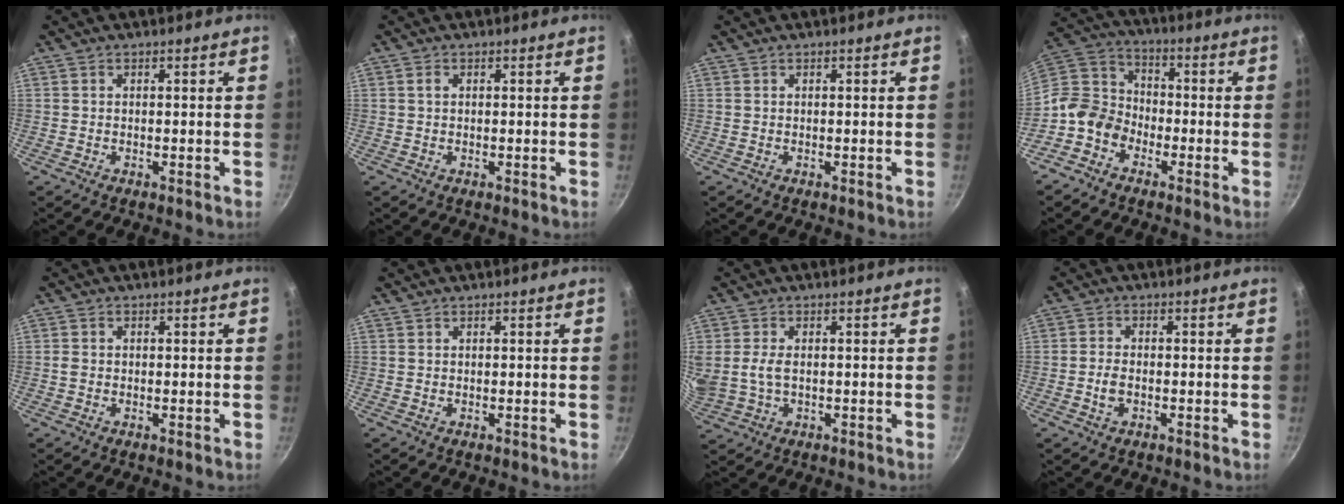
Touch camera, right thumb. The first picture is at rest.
{"total": 1.0, "force": [0.3, 0.7, 0.7], "torque": [-0.012, 0.001, 0.005]}
{"total": 0.0}
{"total": 10.0, "force": [-4.4, 7.8, 4.4], "torque": [-0.058, 0.053, -0.113]}
{"total": 1.1, "force": [-0.2, 0.8, 0.7], "torque": [-0.017, 0.005, -0.007]}
{"total": 0.0}
{"total": 5.3, "force": [0.3, 3.2, 4.2], "torque": [-0.086, -0.002, 0.007]}
{"total": 3.2, "force": [-1.0, 2.0, 2.3], "torque": [-0.046, 0.012, -0.020]}